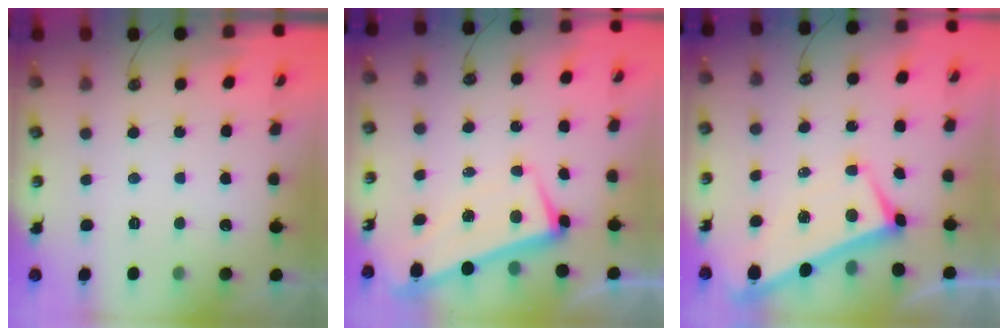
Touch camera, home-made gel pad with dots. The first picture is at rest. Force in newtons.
{"total": 2.1, "press": 1.3, "slide": 1.7}
{"total": 1.8, "press": 1.7, "slide": 0.5}